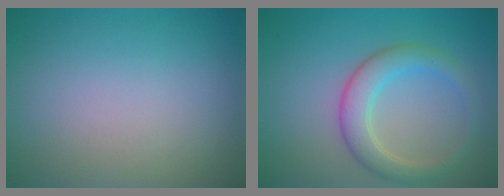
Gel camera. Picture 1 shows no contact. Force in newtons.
{"total": 3.8, "press": 3.8, "slide": 0.2}